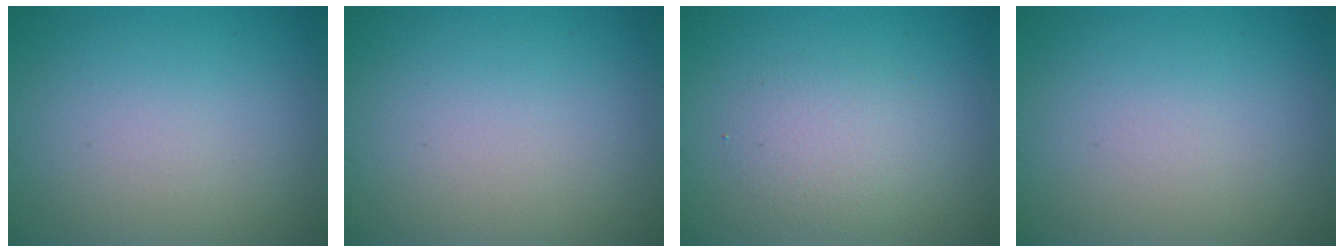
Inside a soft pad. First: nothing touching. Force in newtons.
{"total": 0.0}
{"total": 2.2, "press": 2.2, "slide": 0.1}
{"total": 0.0}